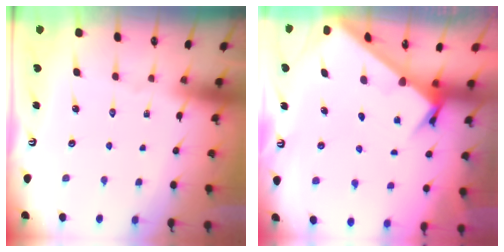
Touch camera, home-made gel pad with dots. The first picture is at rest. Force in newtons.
{"total": 2.5, "press": 2.5, "slide": 0.2}